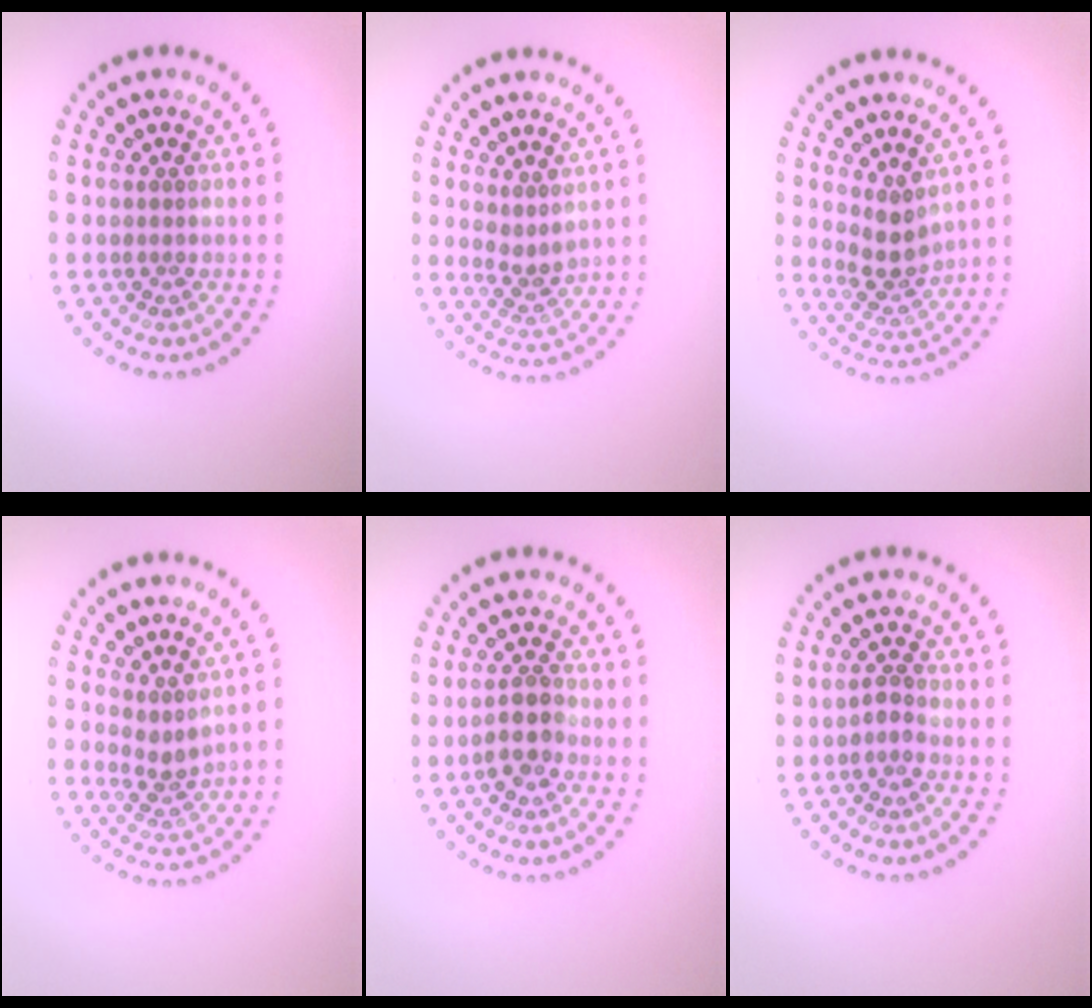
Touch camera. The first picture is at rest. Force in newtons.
{"total": 1.8, "press": 1.4, "slide": 1.1}
{"total": 2.8, "press": 2.5, "slide": 1.3}
{"total": 1.9, "press": 1.4, "slide": 1.3}
{"total": 2.4, "press": 2.3, "slide": 0.9}
{"total": 1.2, "press": 1.0, "slide": 0.7}